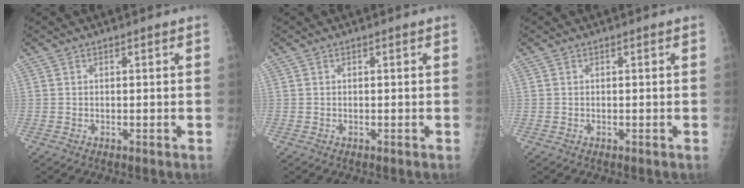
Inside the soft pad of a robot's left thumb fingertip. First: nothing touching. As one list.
[{"total": 0.0}, {"total": 0.0}]